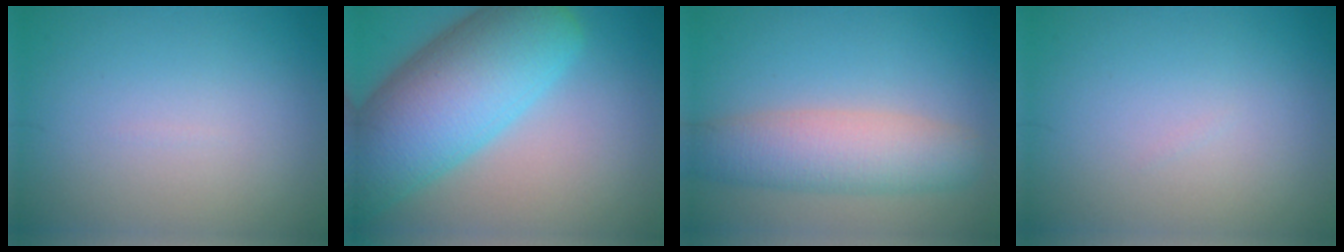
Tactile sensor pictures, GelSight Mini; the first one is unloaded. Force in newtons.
{"total": 12.0, "press": 12.0, "slide": 0.5}
{"total": 5.7, "press": 5.7, "slide": 0.3}
{"total": 0.0}